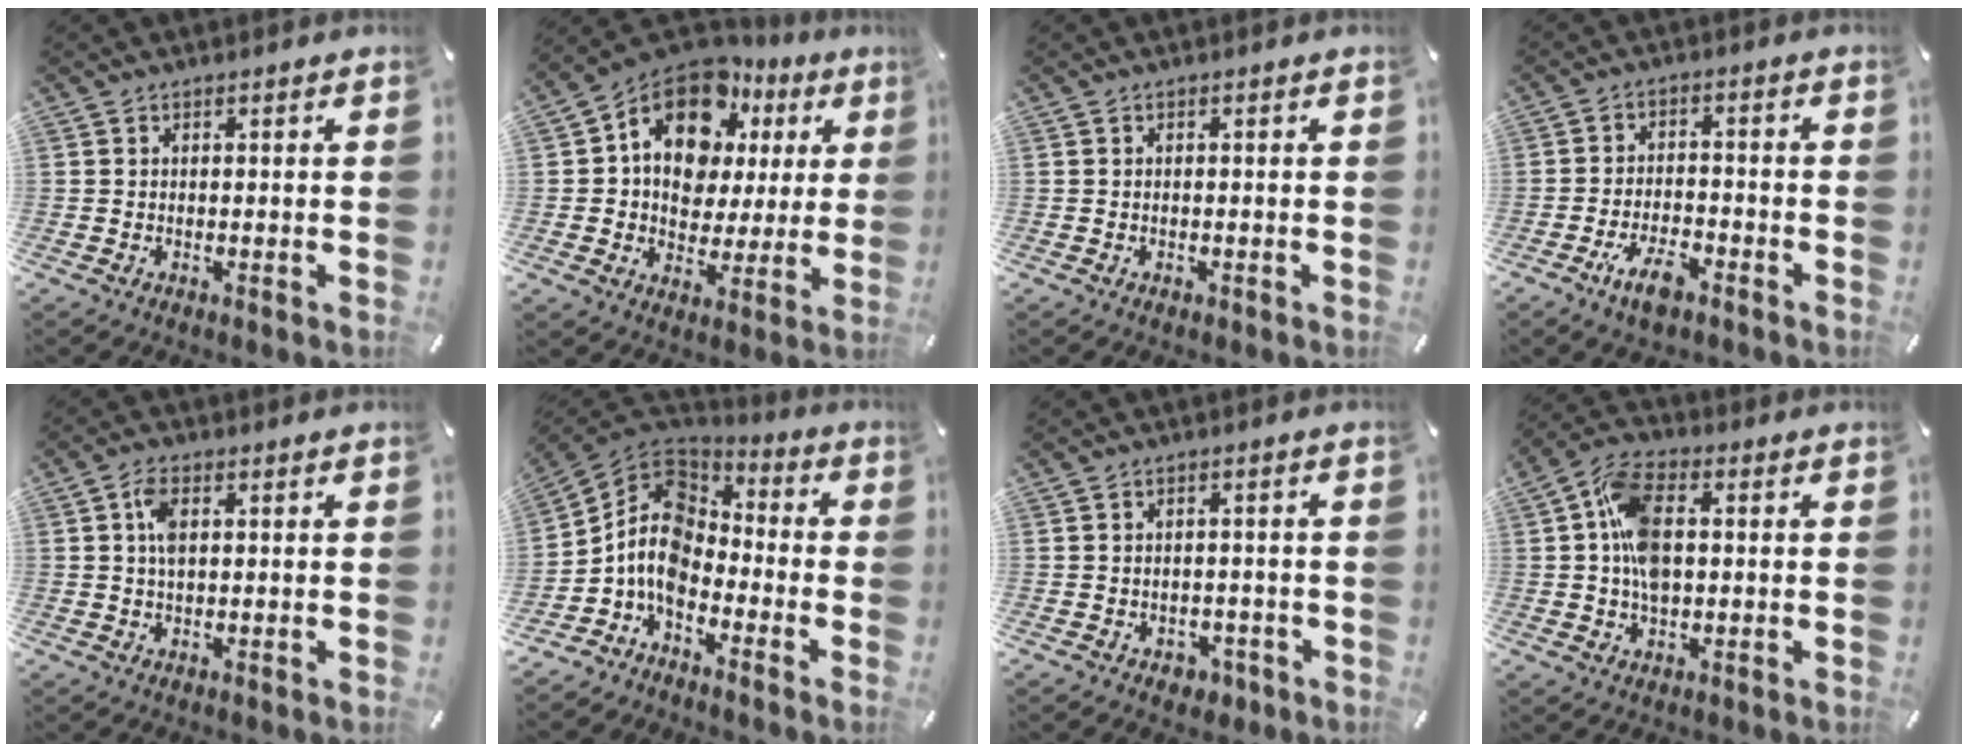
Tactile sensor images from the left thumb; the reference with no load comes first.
{"total": 15.1, "force": [7.3, 10.8, 7.7], "torque": [-0.132, -0.043, 0.131]}
{"total": 0.6, "force": [-0.2, 0.4, 0.3], "torque": [-0.005, 0.001, -0.006]}
{"total": 7.2, "force": [-4.5, 3.0, 4.7], "torque": [-0.096, 0.016, -0.083]}
{"total": 4.2, "force": [0.9, 2.1, 3.5], "torque": [-0.083, 0.006, 0.011]}
{"total": 10.4, "force": [-3.9, 7.5, 5.9], "torque": [-0.143, 0.017, -0.081]}
{"total": 3.5, "force": [-1.7, 2.7, 1.5], "torque": [-0.023, 0.009, -0.030]}
{"total": 11.0, "force": [0.7, 6.8, 8.6], "torque": [-0.176, 0.009, 0.013]}